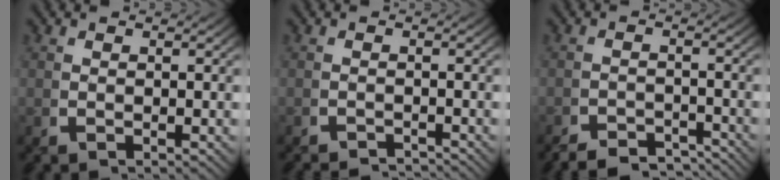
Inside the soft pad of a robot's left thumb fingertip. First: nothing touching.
{"total": 2.8, "force": [-2.8, 0.1, -0.1], "torque": [0.008, -0.007, -0.046]}
{"total": 4.0, "force": [-3.9, 0.6, 0.3], "torque": [0.011, -0.011, -0.069]}